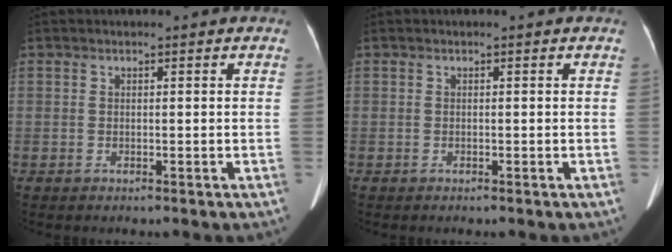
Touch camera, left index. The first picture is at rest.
{"total": 0.0}